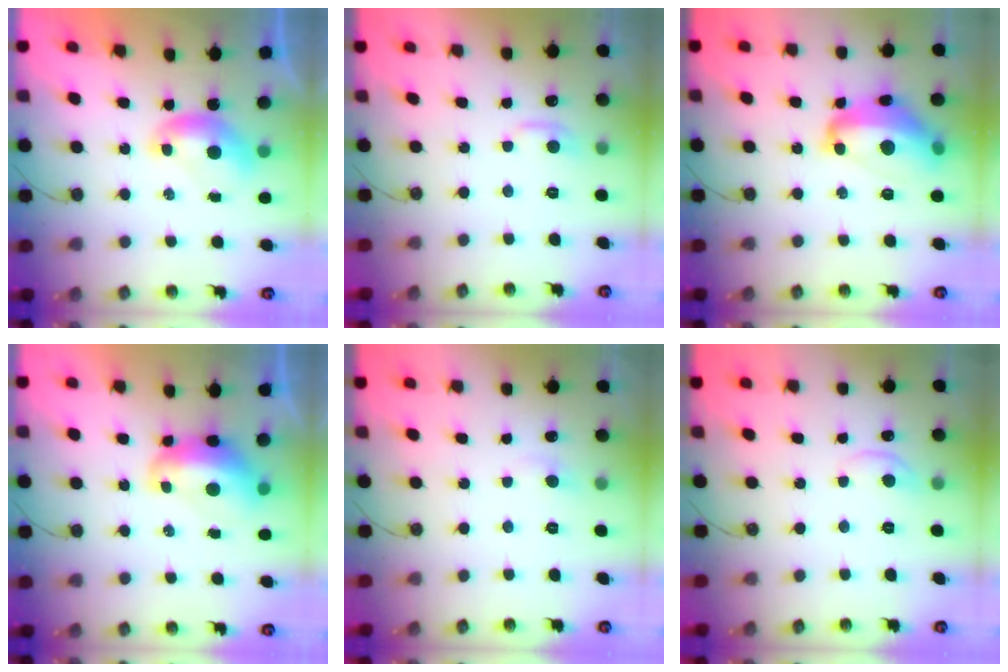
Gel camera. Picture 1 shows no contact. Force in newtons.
{"total": 1.0, "press": 0.6, "slide": 0.9}
{"total": 12.0, "press": 12.0, "slide": 1.2}
{"total": 4.1, "press": 3.9, "slide": 1.1}
{"total": 0.9, "press": 0.6, "slide": 0.7}
{"total": 1.3, "press": 1.2, "slide": 0.5}